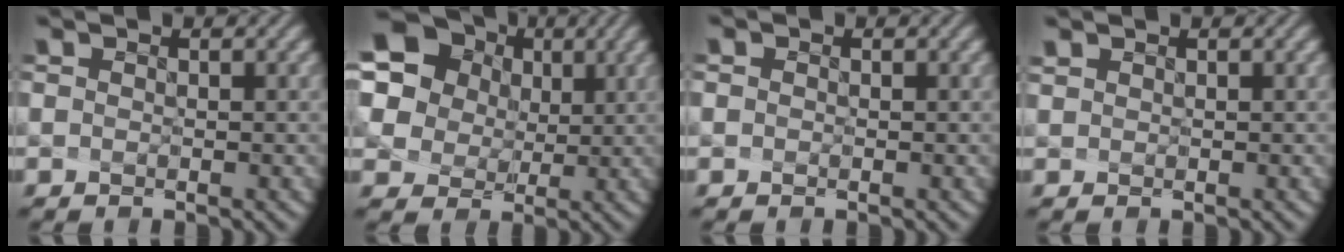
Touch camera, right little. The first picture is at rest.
{"total": 16.1, "force": [7.3, 12.7, 6.7], "torque": [-0.179, 0.017, 0.147]}
{"total": 0.8, "force": [0.1, 0.6, 0.4], "torque": [0.004, 0.008, -0.004]}
{"total": 0.6, "force": [0.2, -0.4, -0.5], "torque": [0.002, -0.007, 0.015]}